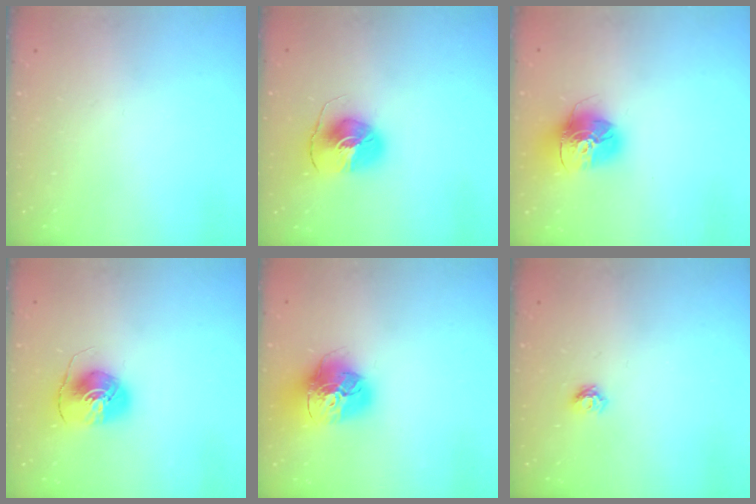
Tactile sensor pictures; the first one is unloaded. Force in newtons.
{"total": 8.3, "press": 8.2, "slide": 0.9}
{"total": 16.4, "press": 16.3, "slide": 1.8}
{"total": 7.7, "press": 7.7, "slide": 0.7}
{"total": 18.4, "press": 18.3, "slide": 1.8}
{"total": 4.9, "press": 4.8, "slide": 0.6}